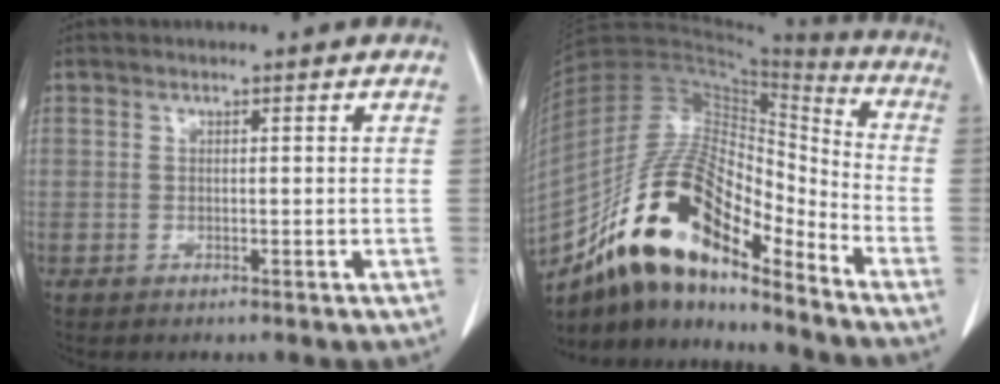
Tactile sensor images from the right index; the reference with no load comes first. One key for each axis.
{"total": 19.2, "fx": -13.3, "fy": 6.0, "fz": 12.4, "tx": -0.234, "ty": 0.033, "tz": -0.237}